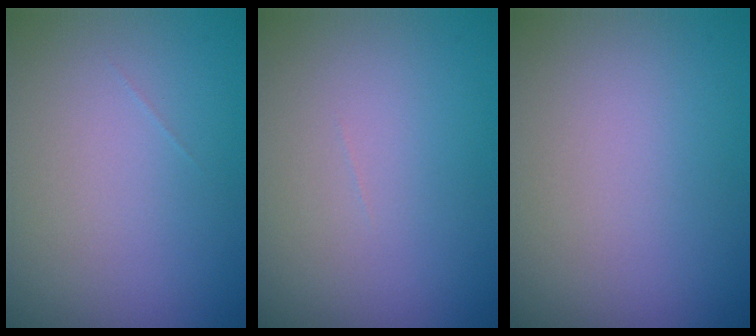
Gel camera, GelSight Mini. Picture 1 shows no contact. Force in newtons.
{"total": 0.0}
{"total": 0.0}